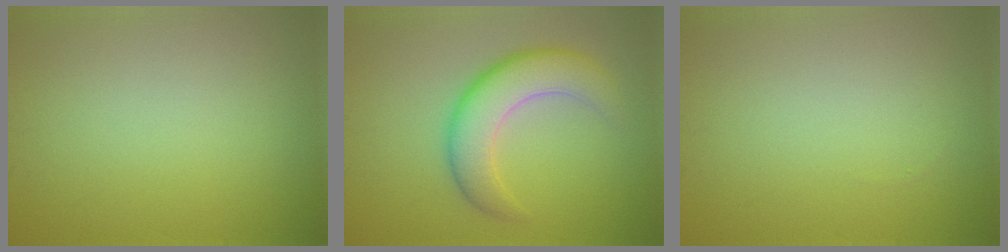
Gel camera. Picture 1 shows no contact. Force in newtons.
{"total": 5.9, "press": 5.8, "slide": 0.4}
{"total": 0.0}